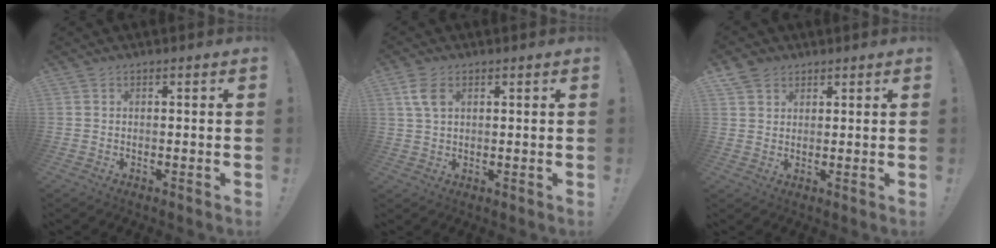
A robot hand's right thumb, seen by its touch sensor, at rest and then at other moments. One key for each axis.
{"total": 5.4, "fx": 2.1, "fy": 3.1, "fz": 3.8, "tx": -0.068, "ty": -0.006, "tz": 0.037}
{"total": 4.4, "fx": 2.9, "fy": 3.2, "fz": 0.9, "tx": -0.006, "ty": -0.015, "tz": 0.054}